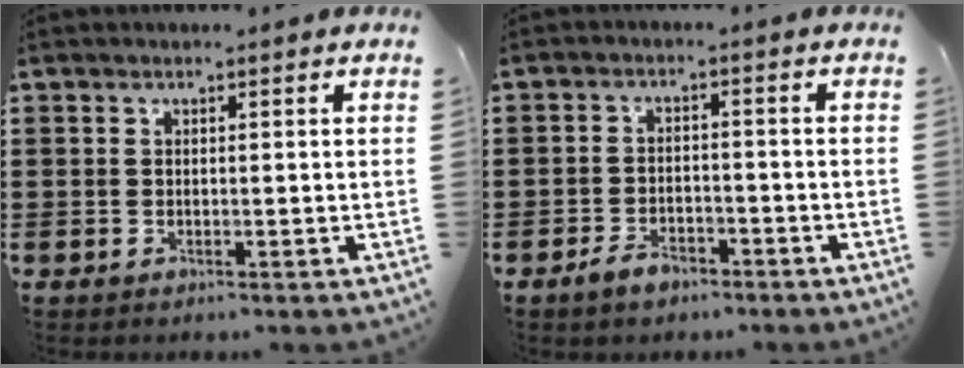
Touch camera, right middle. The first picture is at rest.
{"total": 3.1, "force": [-2.5, 1.4, 1.1], "torque": [-0.021, 0.007, -0.050]}